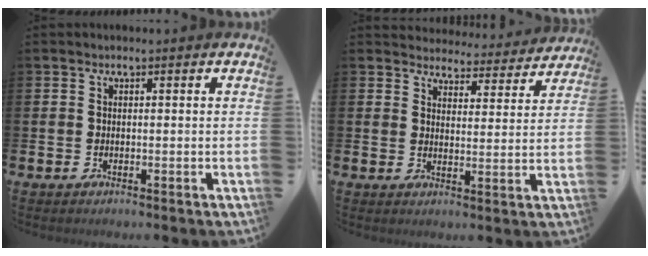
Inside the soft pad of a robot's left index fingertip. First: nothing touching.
{"total": 4.2, "force": [4.1, 0.9, -0.1], "torque": [-0.004, -0.038, 0.068]}